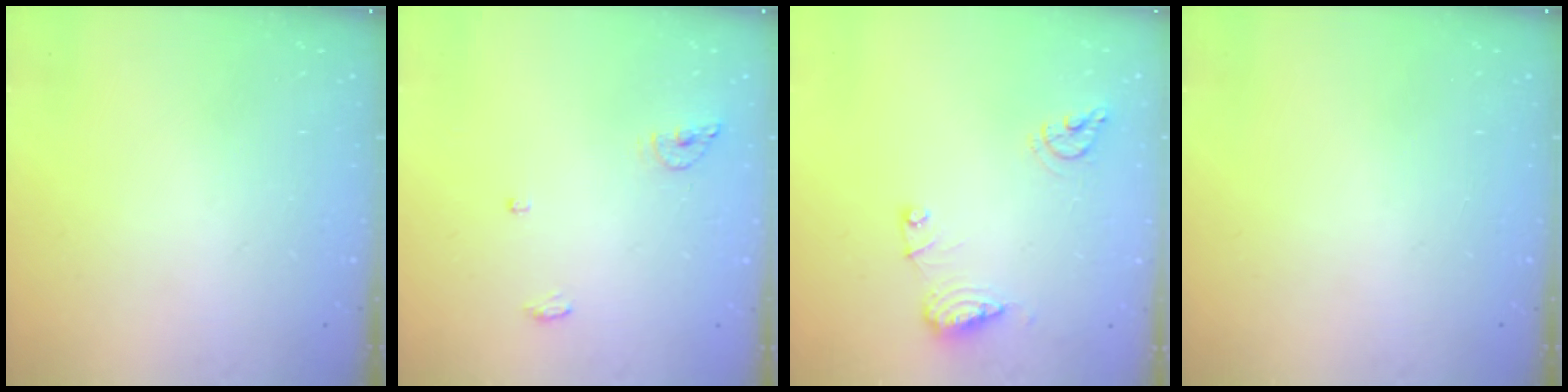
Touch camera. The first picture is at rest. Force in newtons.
{"total": 5.9, "press": 5.6, "slide": 1.7}
{"total": 10.5, "press": 10.4, "slide": 1.1}
{"total": 0.0}